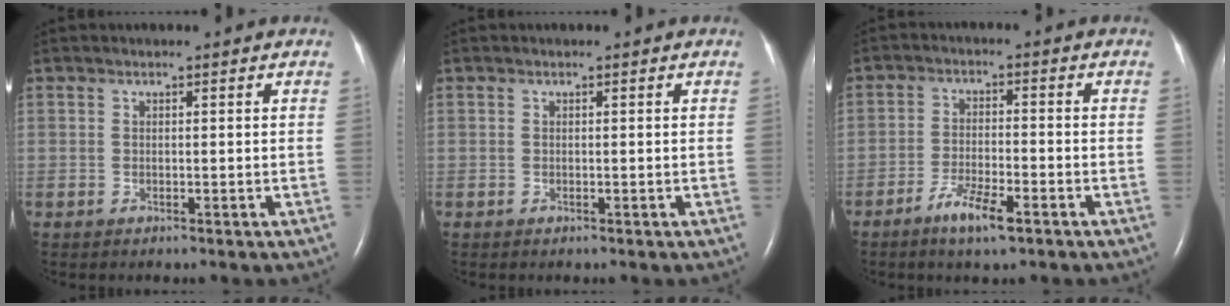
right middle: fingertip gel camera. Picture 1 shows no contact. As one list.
[{"total": 0.0}, {"total": 5.6, "force": [-3.5, 0.7, 4.3], "torque": [-0.092, -0.007, -0.063]}]